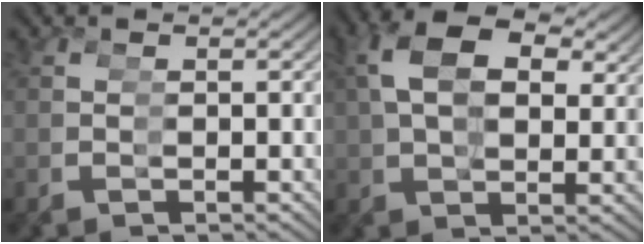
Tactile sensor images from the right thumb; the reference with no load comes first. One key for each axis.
{"total": 4.1, "fx": 2.9, "fy": 2.1, "fz": 2.0, "tx": -0.035, "ty": 0.016, "tz": 0.046}